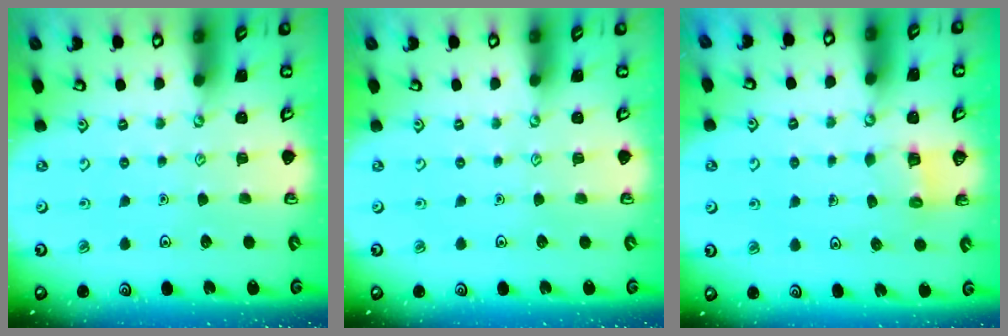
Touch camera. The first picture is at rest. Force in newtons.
{"total": 0.0}
{"total": 3.0, "press": 3.0, "slide": 0.1}